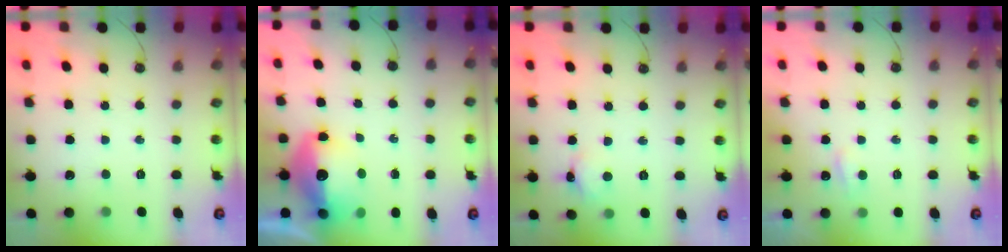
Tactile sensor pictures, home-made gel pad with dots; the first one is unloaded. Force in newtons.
{"total": 15.0, "press": 14.9, "slide": 1.2}
{"total": 3.2, "press": 3.2, "slide": 0.5}
{"total": 3.2, "press": 3.2, "slide": 0.5}